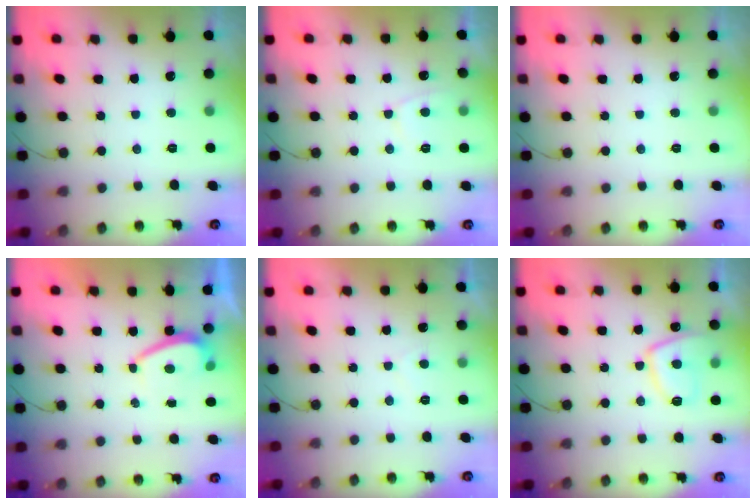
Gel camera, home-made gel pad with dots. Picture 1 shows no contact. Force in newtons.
{"total": 2.5, "press": 2.4, "slide": 0.6}
{"total": 0.0}
{"total": 1.2, "press": 1.1, "slide": 0.5}
{"total": 1.4, "press": 1.2, "slide": 0.7}
{"total": 10.0, "press": 9.9, "slide": 1.1}